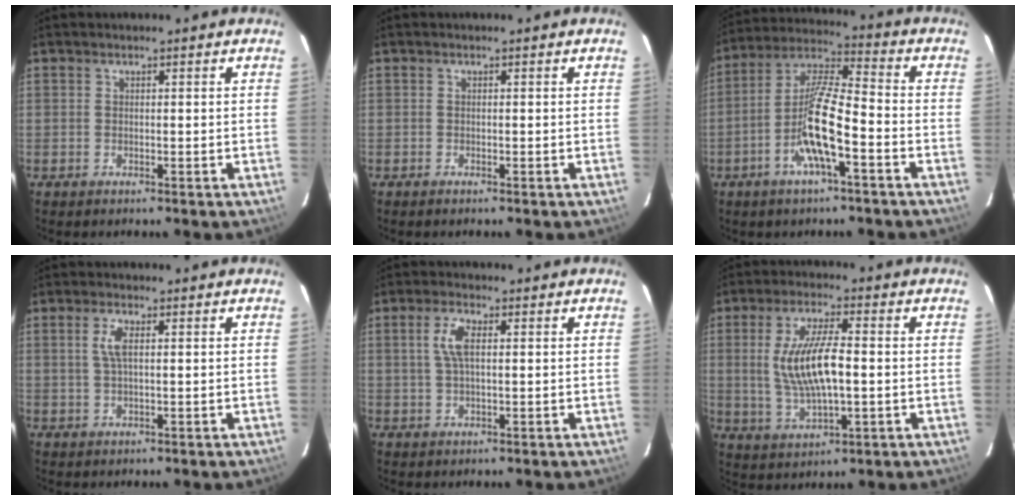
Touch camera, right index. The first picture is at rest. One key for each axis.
{"total": 0.0}
{"total": 12.4, "fx": -5.1, "fy": 2.2, "fz": 11.1, "tx": -0.225, "ty": 0.001, "tz": -0.101}
{"total": 3.0, "fx": 0.6, "fy": 0.9, "fz": 2.8, "tx": -0.060, "ty": 0.003, "tz": 0.014}
{"total": 4.5, "fx": 0.9, "fy": 1.7, "fz": 4.0, "tx": -0.083, "ty": 0.007, "tz": 0.019}
{"total": 11.6, "fx": 0.0, "fy": 3.8, "fz": 10.9, "tx": -0.216, "ty": -0.002, "tz": 0.008}